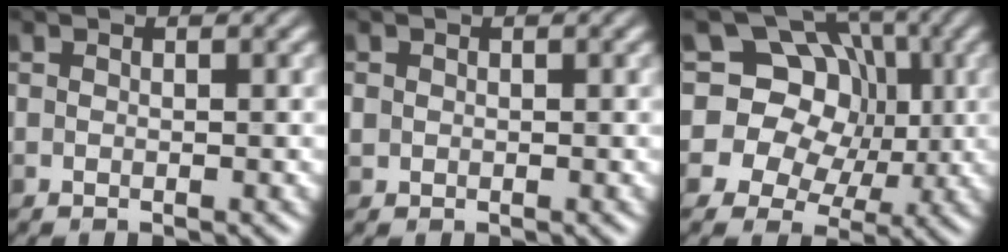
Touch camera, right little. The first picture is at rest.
{"total": 2.0, "force": [0.4, 1.8, 0.7], "torque": [-0.007, 0.013, 0.002]}
{"total": 12.9, "force": [2.7, 11.5, 5.2], "torque": [-0.112, 0.048, 0.022]}